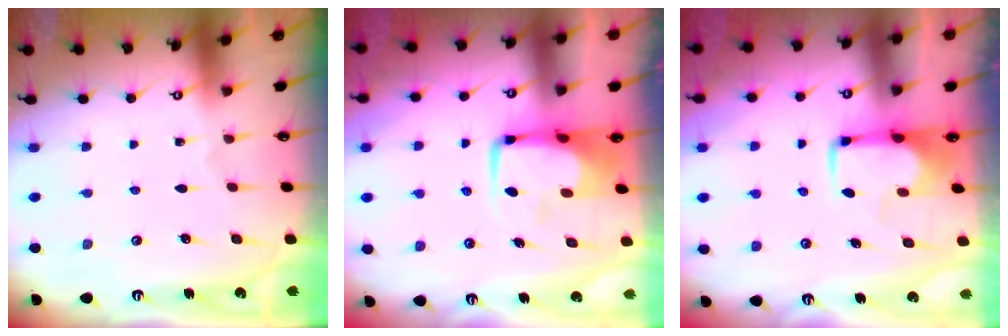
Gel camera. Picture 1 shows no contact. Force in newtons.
{"total": 0.6, "press": 0.2, "slide": 0.5}
{"total": 1.7, "press": 1.6, "slide": 0.5}